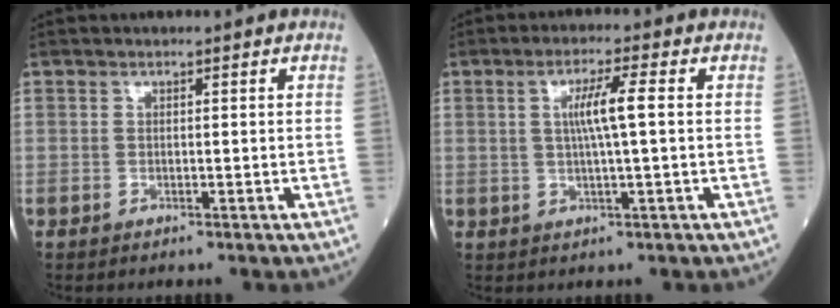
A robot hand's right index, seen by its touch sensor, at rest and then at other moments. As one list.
[{"total": 5.1, "force": [0.7, -0.2, 5.1], "torque": [-0.093, 0.003, 0.014]}]